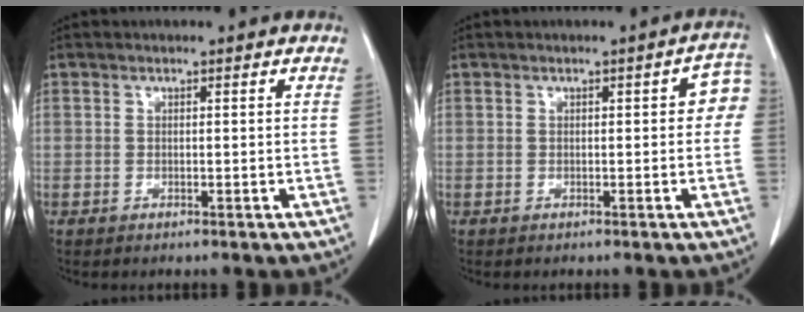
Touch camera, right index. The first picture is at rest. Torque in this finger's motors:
{"motor_torque": [0.31, -0.04, 0.07, 0.00]}